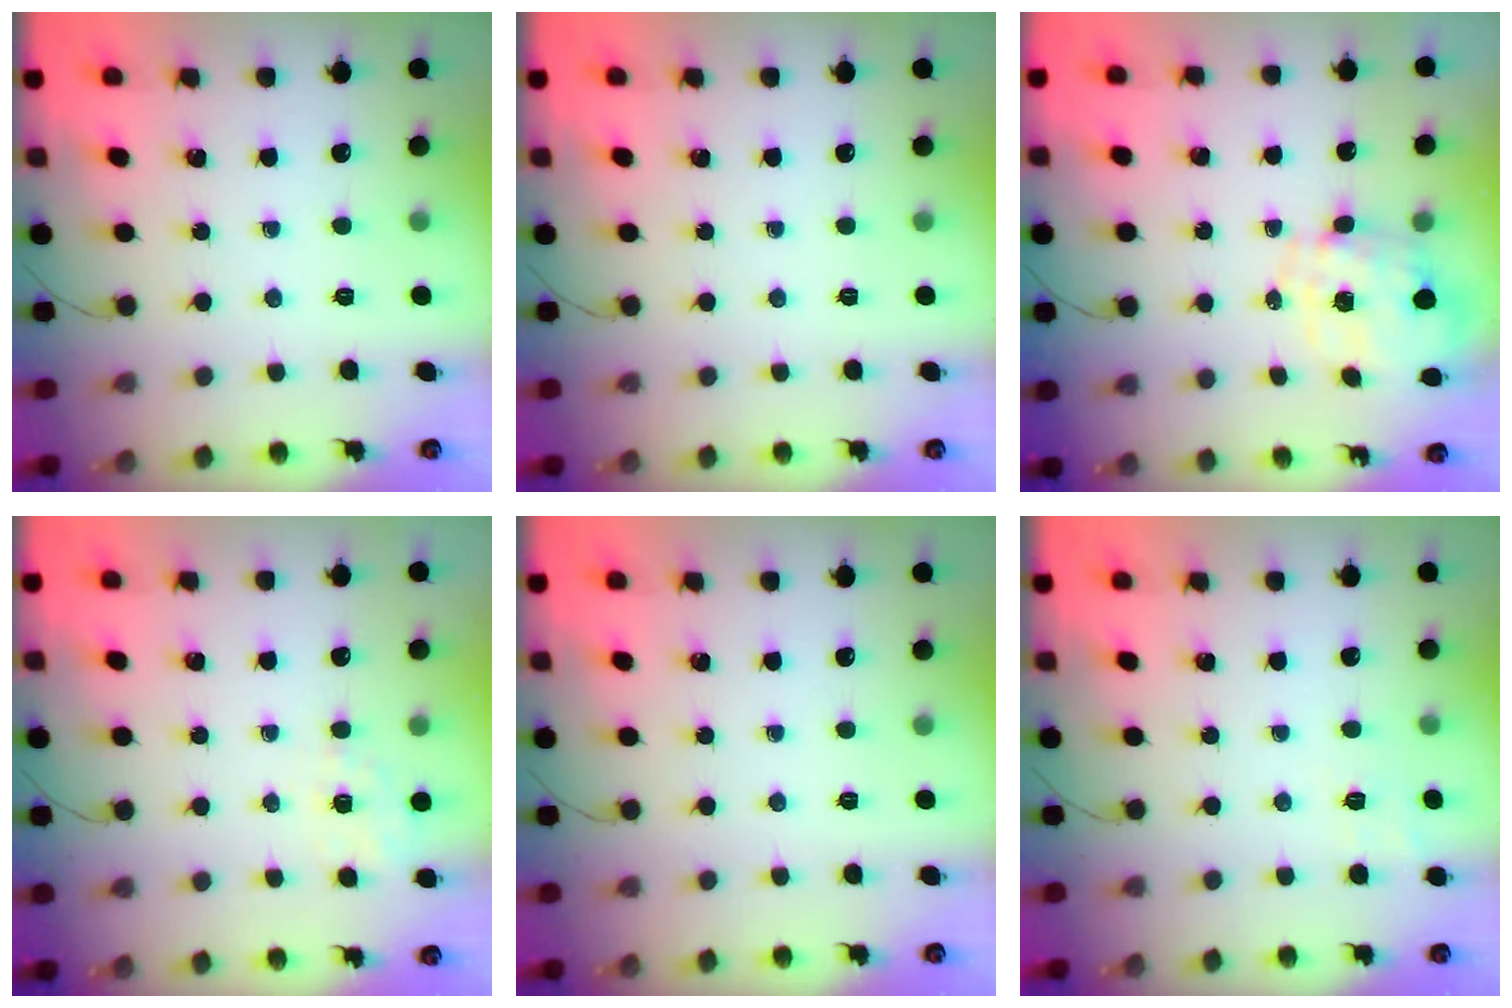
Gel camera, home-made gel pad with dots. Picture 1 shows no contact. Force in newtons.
{"total": 0.0}
{"total": 1.9, "press": 1.5, "slide": 1.1}
{"total": 1.5, "press": 0.3, "slide": 1.5}
{"total": 0.0}
{"total": 5.4, "press": 5.1, "slide": 1.7}